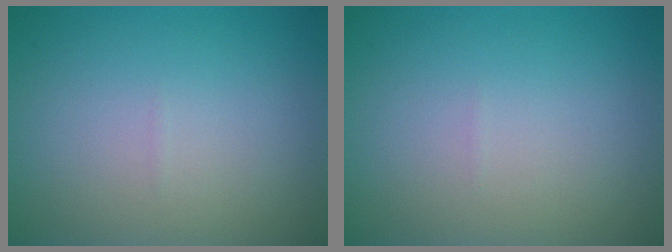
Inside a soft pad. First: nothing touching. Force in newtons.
{"total": 0.0}